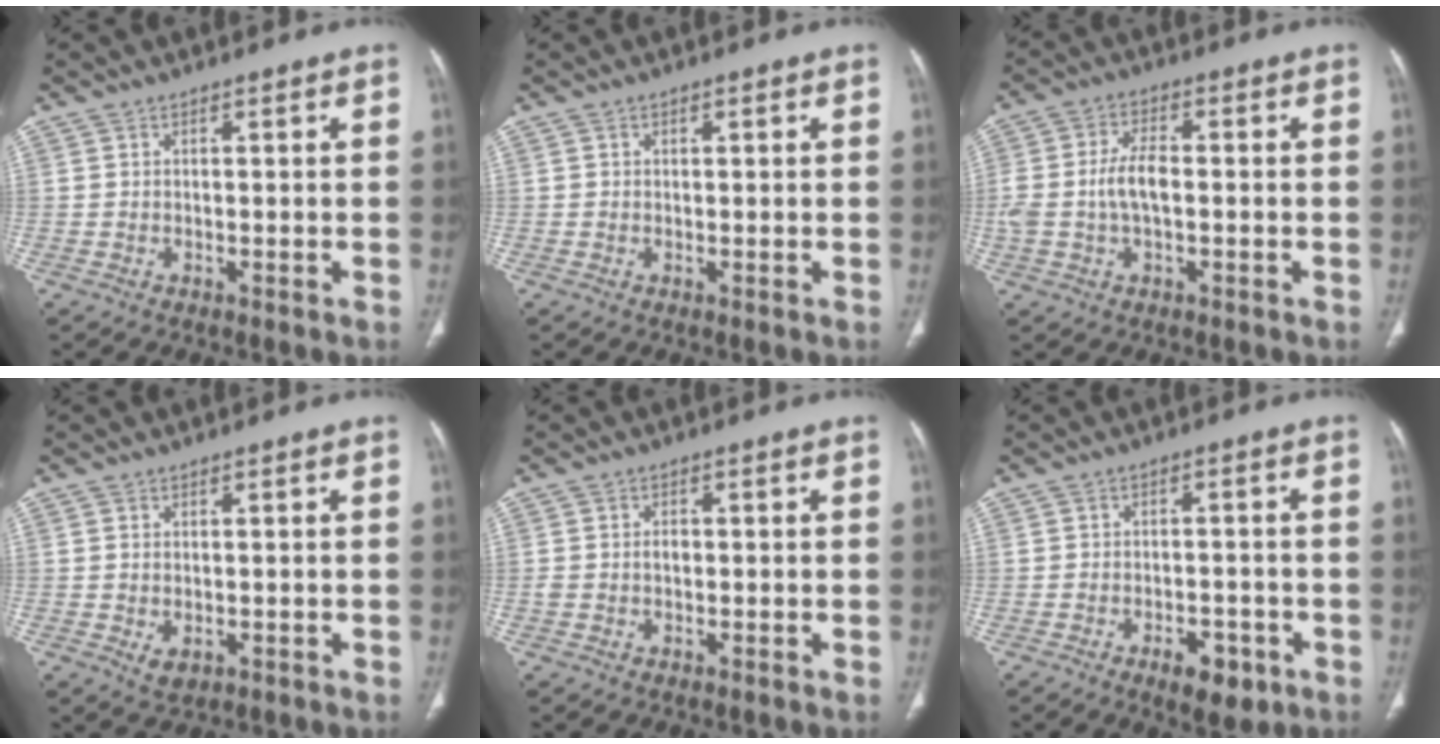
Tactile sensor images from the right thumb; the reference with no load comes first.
{"total": 0.7, "force": [0.3, 0.5, 0.4], "torque": [-0.001, 0.001, 0.002]}
{"total": 6.6, "force": [-0.6, 3.4, 5.6], "torque": [-0.126, 0.017, -0.012]}
{"total": 2.6, "force": [-0.5, 1.8, 1.8], "torque": [-0.030, -0.004, -0.001]}
{"total": 1.7, "force": [-0.1, 1.3, 1.2], "torque": [-0.020, 0.005, -0.003]}
{"total": 6.5, "force": [-3.3, 3.3, 4.5], "torque": [-0.050, 0.014, -0.042]}